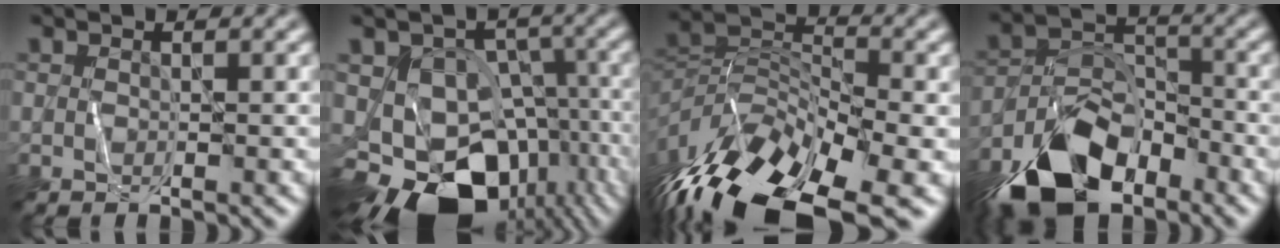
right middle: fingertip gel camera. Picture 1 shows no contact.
{"total": 14.7, "force": [-8.0, 9.7, 7.7], "torque": [-0.123, -0.029, -0.102]}
{"total": 14.6, "force": [-9.4, 6.1, 9.4], "torque": [-0.208, 0.005, -0.168]}
{"total": 9.9, "force": [-7.0, 4.7, 5.3], "torque": [-0.100, -0.003, -0.127]}